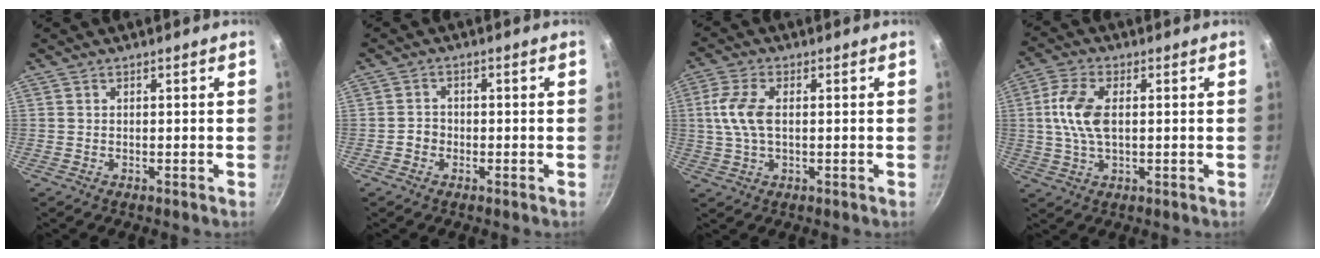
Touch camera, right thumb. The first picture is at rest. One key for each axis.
{"total": 2.2, "fx": -0.9, "fy": 1.8, "fz": 0.7, "tx": -0.001, "ty": 0.011, "tz": -0.018}
{"total": 7.4, "fx": 0.7, "fy": 3.9, "fz": 6.2, "tx": -0.132, "ty": 0.009, "tz": 0.010}
{"total": 8.9, "fx": 0.9, "fy": 4.7, "fz": 7.5, "tx": -0.150, "ty": 0.011, "tz": 0.011}